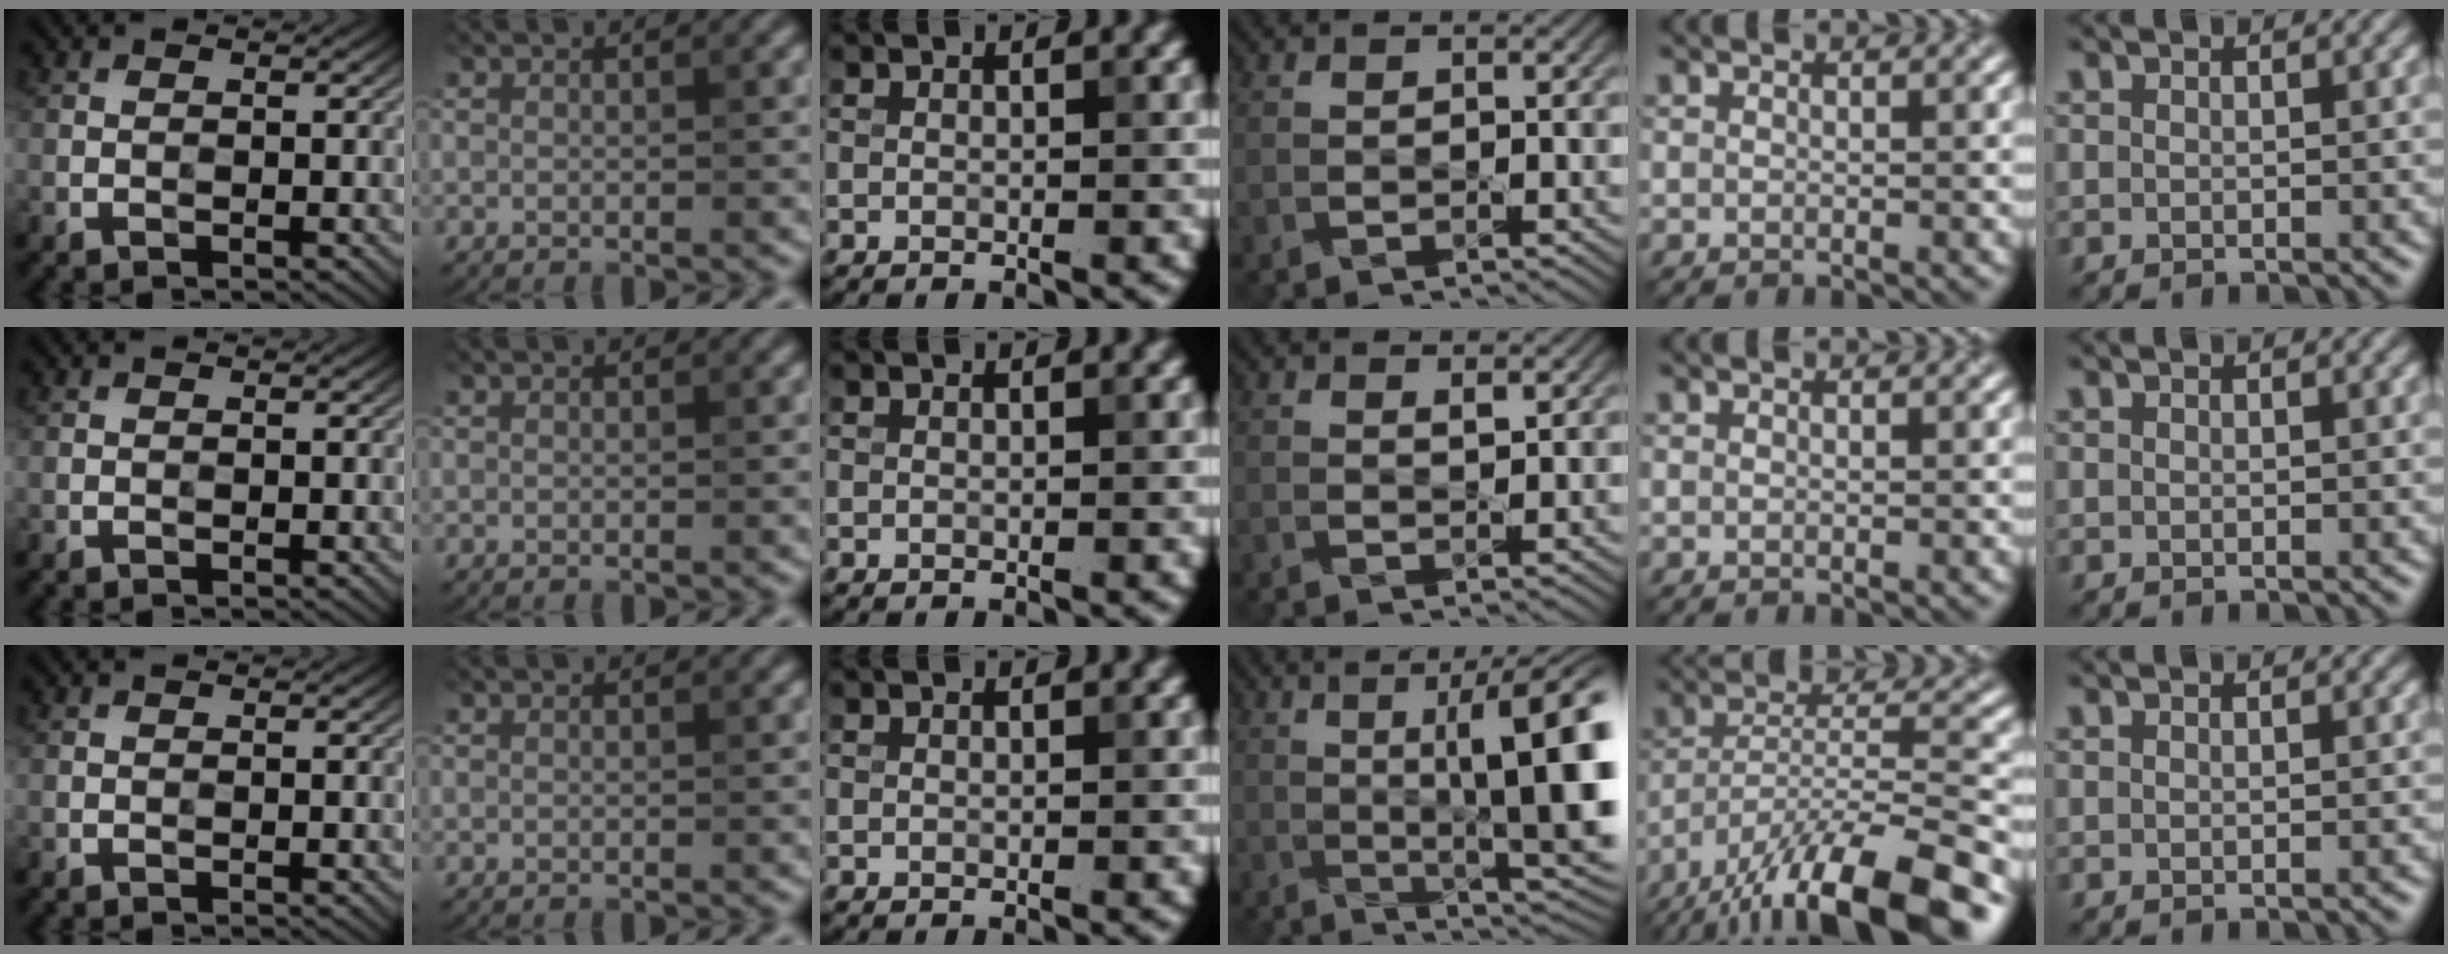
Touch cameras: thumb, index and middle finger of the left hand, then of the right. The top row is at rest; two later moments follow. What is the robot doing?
{"motion": "dispense", "object": "syringe"}